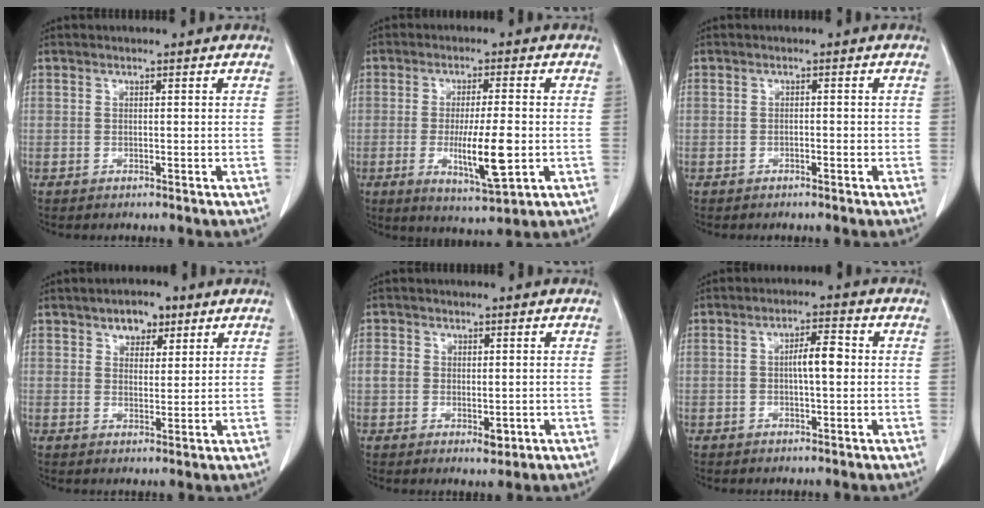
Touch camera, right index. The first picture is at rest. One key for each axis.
{"total": 9.4, "fx": -1.8, "fy": 1.1, "fz": 9.1, "tx": -0.156, "ty": -0.020, "tz": -0.027}
{"total": 1.2, "fx": -0.5, "fy": 0.4, "fz": 1.0, "tx": -0.012, "ty": 0.005, "tz": -0.006}
{"total": 4.5, "fx": 2.8, "fy": 2.5, "fz": 2.5, "tx": -0.031, "ty": 0.009, "tz": 0.044}
{"total": 4.2, "fx": -0.7, "fy": 3.0, "fz": 2.9, "tx": -0.041, "ty": 0.004, "tz": -0.005}
{"total": 4.4, "fx": 0.0, "fy": 1.3, "fz": 4.2, "tx": -0.071, "ty": 0.019, "tz": 0.001}